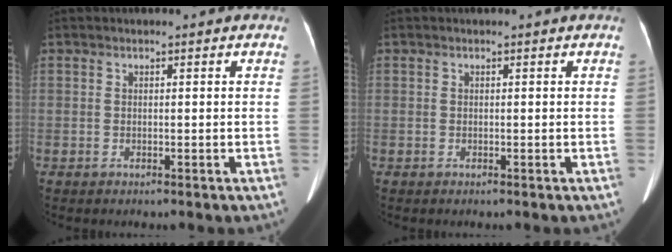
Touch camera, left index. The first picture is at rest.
{"total": 0.0}